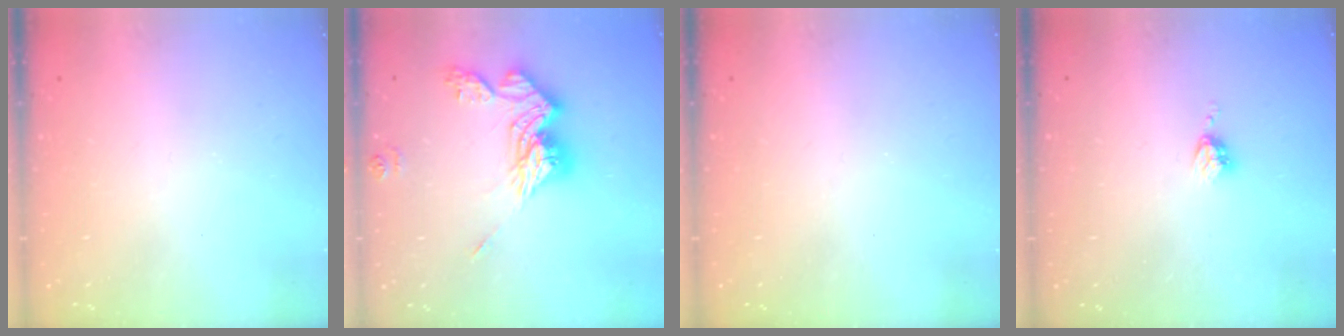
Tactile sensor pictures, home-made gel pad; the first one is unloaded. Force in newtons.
{"total": 15.1, "press": 15.1, "slide": 0.3}
{"total": 0.0}
{"total": 3.2, "press": 3.2, "slide": 0.3}